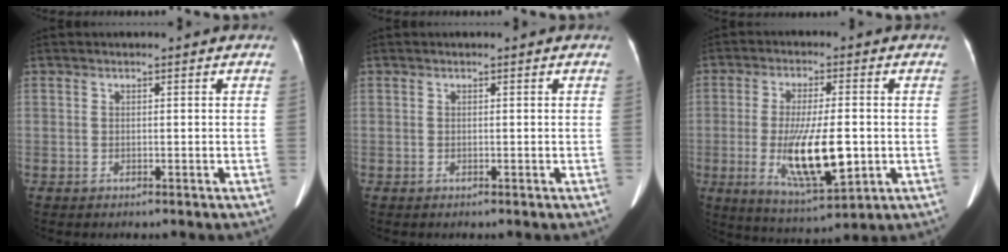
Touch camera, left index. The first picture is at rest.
{"total": 0.0}
{"total": 12.0, "force": [-2.0, 2.9, 11.4], "torque": [-0.211, -0.022, -0.025]}